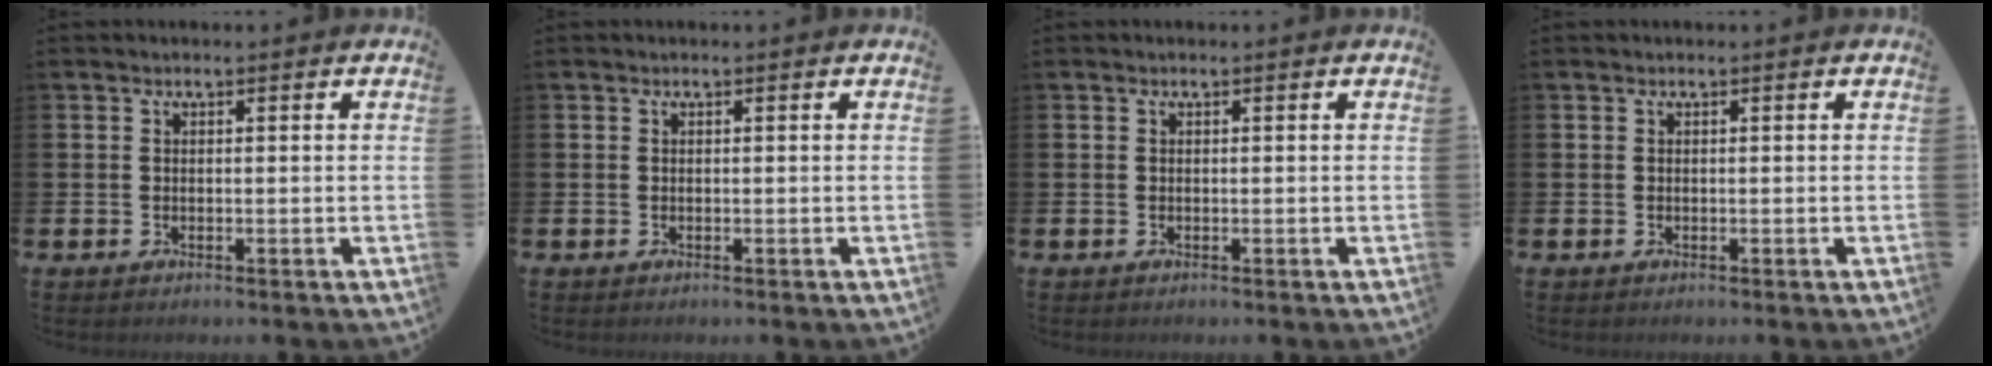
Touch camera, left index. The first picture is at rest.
{"total": 0.0}
{"total": 0.0}
{"total": 0.0}